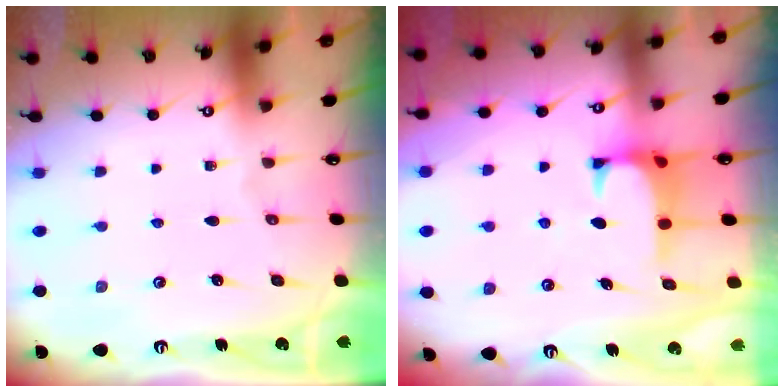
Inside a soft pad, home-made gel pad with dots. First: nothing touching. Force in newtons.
{"total": 0.7, "press": 0.0, "slide": 0.7}